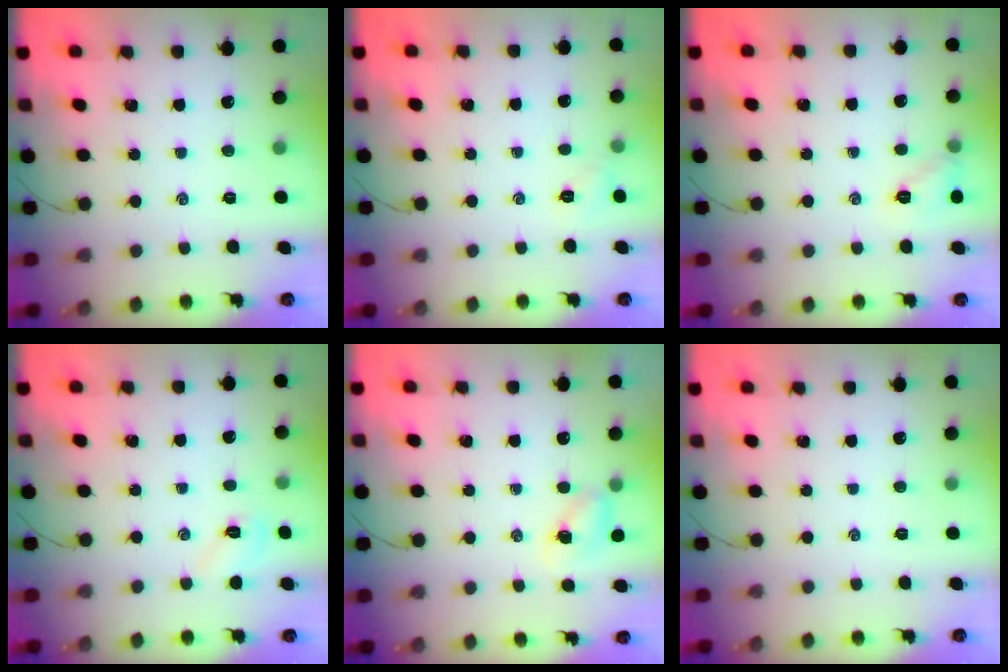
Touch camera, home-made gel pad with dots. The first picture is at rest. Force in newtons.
{"total": 5.2, "press": 4.9, "slide": 1.7}
{"total": 6.8, "press": 6.7, "slide": 1.5}
{"total": 5.4, "press": 5.3, "slide": 1.3}
{"total": 4.6, "press": 4.6, "slide": 0.5}
{"total": 0.0}